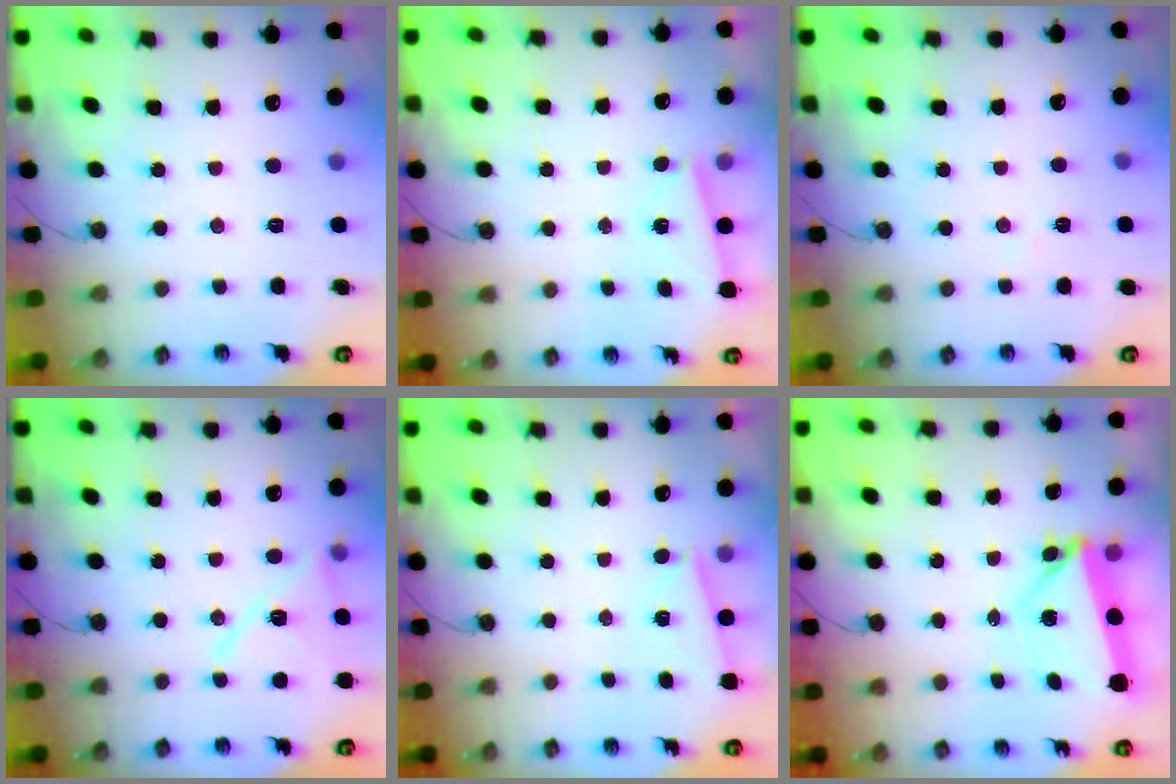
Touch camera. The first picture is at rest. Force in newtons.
{"total": 2.2, "press": 2.2, "slide": 0.2}
{"total": 3.0, "press": 2.6, "slide": 1.4}
{"total": 13.5, "press": 13.4, "slide": 1.3}
{"total": 3.2, "press": 2.7, "slide": 1.7}
{"total": 6.5, "press": 6.5, "slide": 0.6}